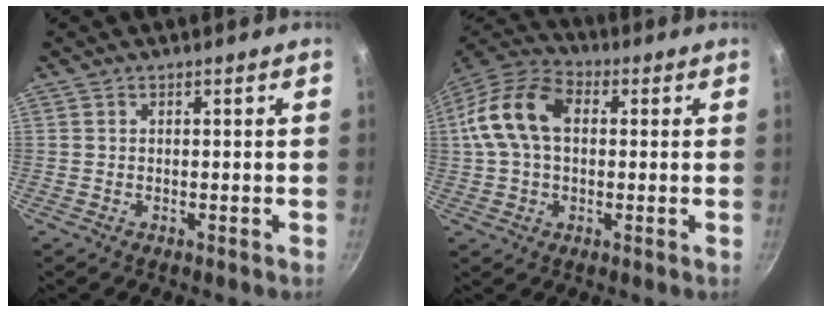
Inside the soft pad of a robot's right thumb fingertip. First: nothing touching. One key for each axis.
{"total": 14.0, "fx": 1.9, "fy": 9.3, "fz": 10.3, "tx": -0.180, "ty": 0.030, "tz": 0.016}